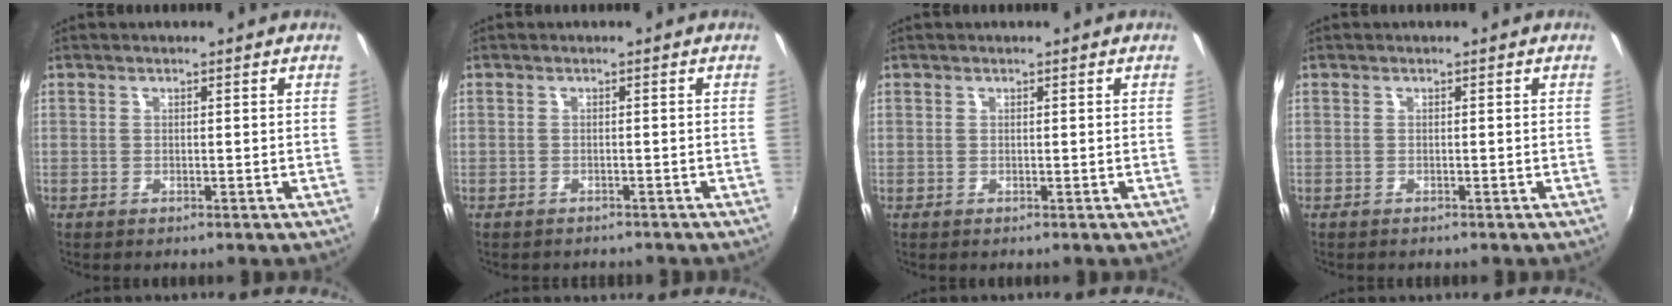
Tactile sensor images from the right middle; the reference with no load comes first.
{"total": 1.6, "force": [-1.3, 0.9, 0.0], "torque": [-0.006, 0.004, -0.017]}
{"total": 0.0}
{"total": 0.0}